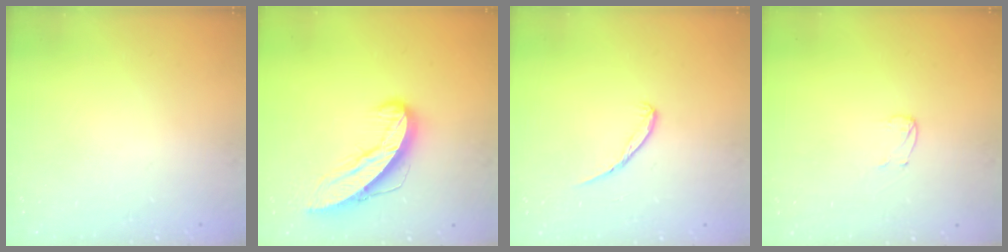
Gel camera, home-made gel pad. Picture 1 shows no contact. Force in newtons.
{"total": 10.0, "press": 9.9, "slide": 1.0}
{"total": 4.5, "press": 4.4, "slide": 0.5}
{"total": 3.6, "press": 3.6, "slide": 0.3}